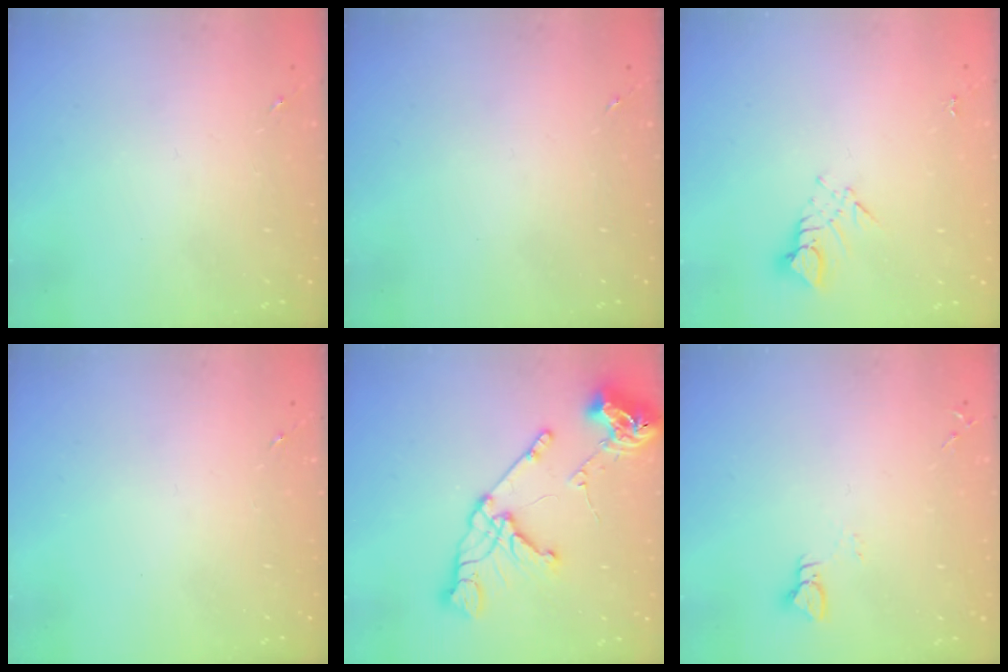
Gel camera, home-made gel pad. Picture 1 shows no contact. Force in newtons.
{"total": 0.0}
{"total": 4.2, "press": 4.2, "slide": 0.2}
{"total": 0.0}
{"total": 18.8, "press": 18.7, "slide": 1.7}
{"total": 3.0, "press": 3.0, "slide": 0.3}